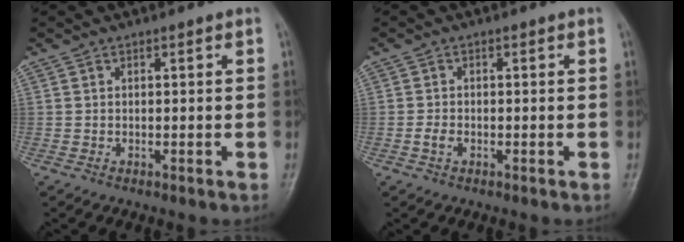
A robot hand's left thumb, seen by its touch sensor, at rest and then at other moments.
{"total": 1.7, "force": [-0.7, 1.1, 1.1], "torque": [-0.023, 0.001, -0.016]}